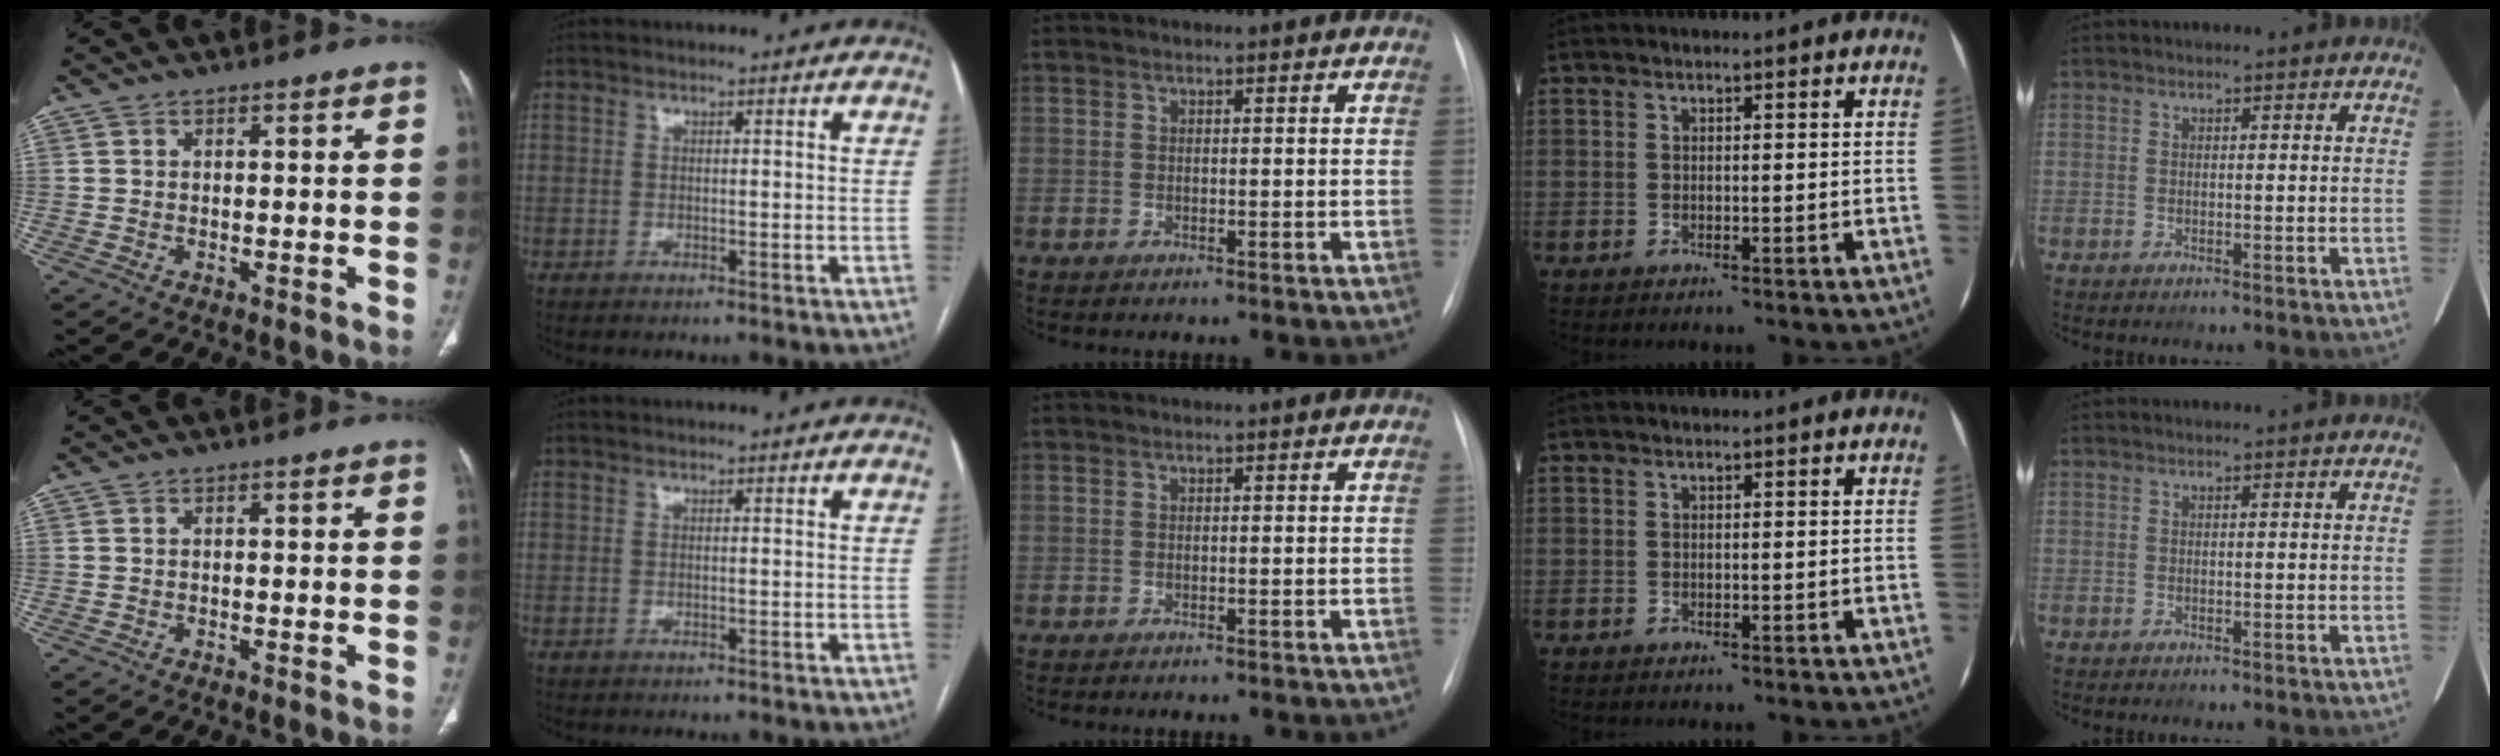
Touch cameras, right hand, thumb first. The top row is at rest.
{}